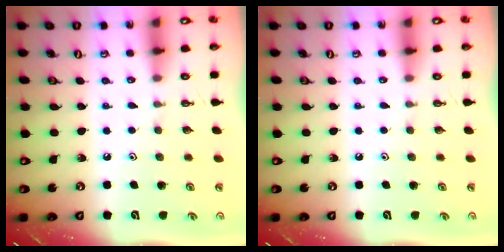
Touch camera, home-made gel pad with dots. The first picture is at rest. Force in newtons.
{"total": 0.0}